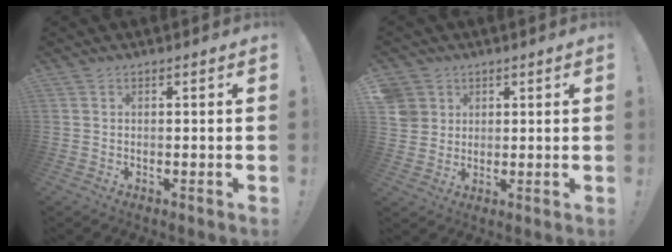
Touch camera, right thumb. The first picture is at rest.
{"total": 5.4, "force": [2.3, 4.8, 0.7], "torque": [-0.013, -0.012, 0.048]}